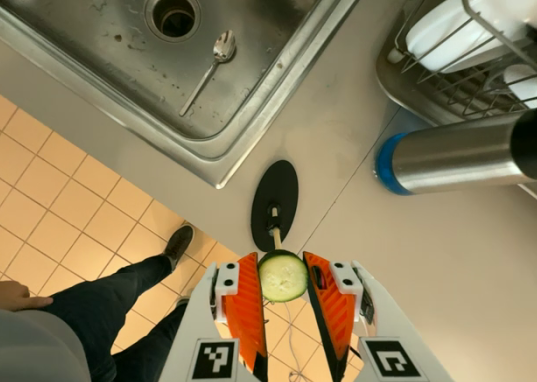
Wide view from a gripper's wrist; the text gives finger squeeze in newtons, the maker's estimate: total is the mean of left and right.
{"total": 7.4, "left": 7.0, "right": 7.8}